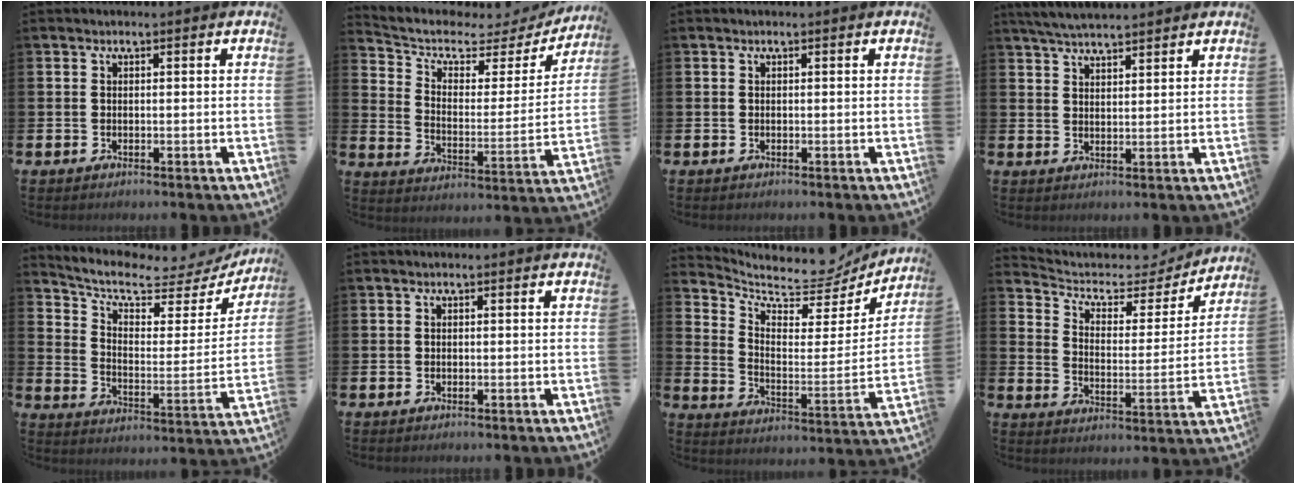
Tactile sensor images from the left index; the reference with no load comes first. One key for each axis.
{"total": 5.7, "fx": 4.4, "fy": 2.8, "fz": 2.2, "tx": -0.063, "ty": -0.037, "tz": 0.063}
{"total": 0.0}
{"total": 4.3, "fx": 4.2, "fy": 0.4, "fz": 1.0, "tx": -0.038, "ty": -0.011, "tz": 0.078}
{"total": 7.0, "fx": 5.9, "fy": 2.4, "fz": 2.9, "tx": -0.082, "ty": -0.048, "tz": 0.092}
{"total": 0.0}
{"total": 7.9, "fx": 7.2, "fy": 2.8, "fz": 2.0, "tx": -0.066, "ty": -0.064, "tz": 0.121}
{"total": 5.4, "fx": 4.7, "fy": 2.4, "fz": 1.2, "tx": -0.052, "ty": -0.039, "tz": 0.072}